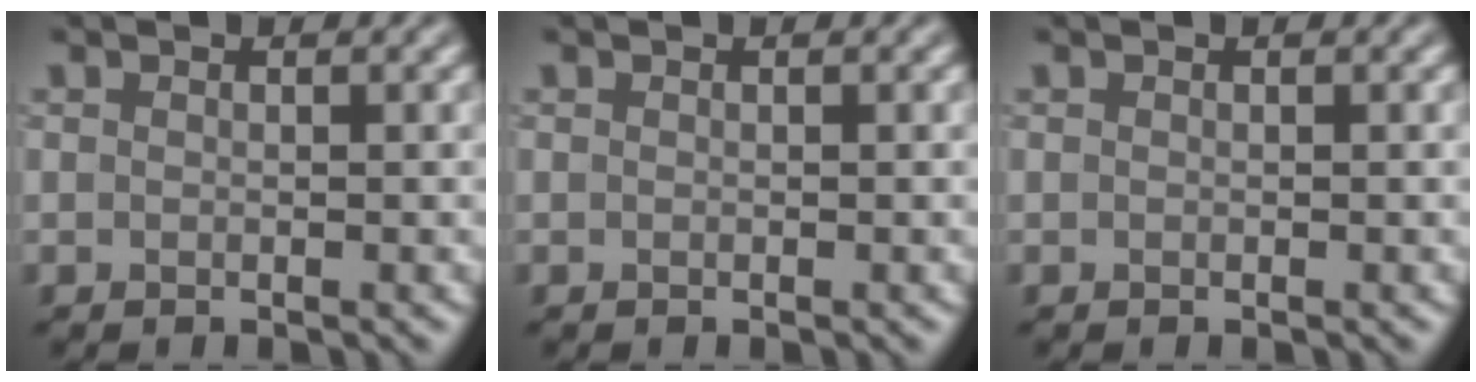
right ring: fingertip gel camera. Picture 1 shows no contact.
{"total": 0.0}
{"total": 0.0}